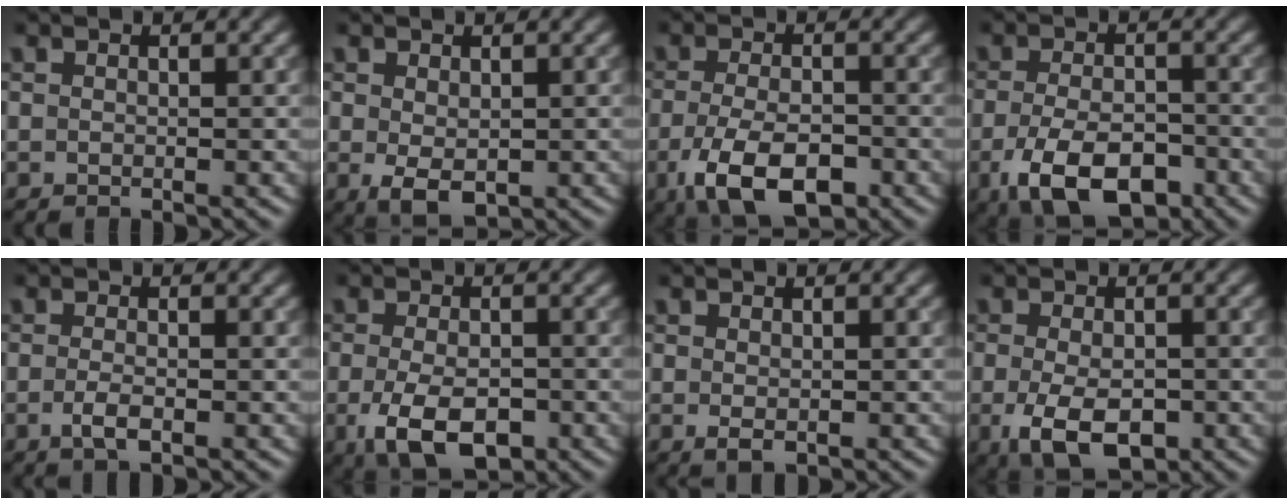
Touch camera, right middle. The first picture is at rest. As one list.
[{"total": 2.9, "force": [-0.4, 1.7, 2.3], "torque": [-0.047, -0.008, -0.001]}, {"total": 7.0, "force": [-3.2, 3.3, 5.3], "torque": [-0.106, -0.014, -0.058]}, {"total": 7.6, "force": [-3.6, 3.8, 5.5], "torque": [-0.108, -0.015, -0.061]}, {"total": 1.8, "force": [-0.7, 0.5, 1.6], "torque": [-0.033, -0.004, -0.016]}, {"total": 6.2, "force": [-2.4, 3.1, 4.8], "torque": [-0.093, -0.013, -0.039]}, {"total": 1.1, "force": [-0.2, 0.7, 0.9], "torque": [-0.016, -0.004, 0.000]}, {"total": 5.8, "force": [-2.0, 3.1, 4.6], "torque": [-0.088, -0.013, -0.031]}]